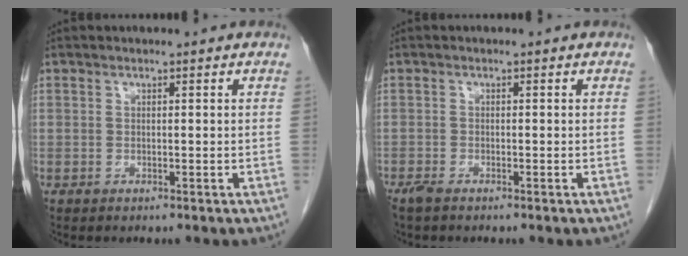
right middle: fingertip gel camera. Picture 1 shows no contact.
{"total": 1.6, "force": [-1.3, 0.4, 0.8], "torque": [-0.024, -0.005, -0.024]}